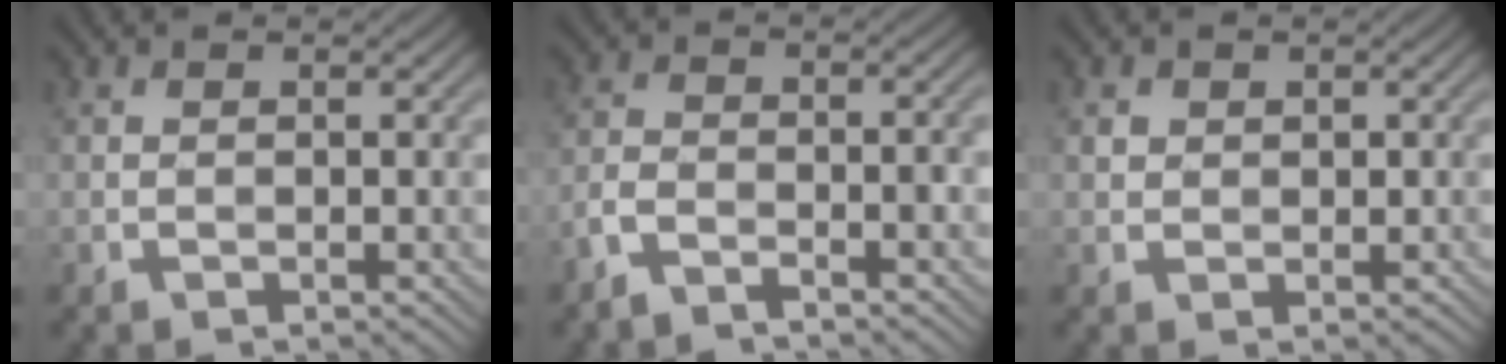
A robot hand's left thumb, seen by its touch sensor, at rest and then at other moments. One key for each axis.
{"total": 4.4, "fx": -3.2, "fy": 1.2, "fz": 2.8, "tx": -0.058, "ty": -0.001, "tz": -0.069}
{"total": 1.4, "fx": 0.4, "fy": 1.3, "fz": 0.4, "tx": -0.010, "ty": -0.004, "tz": 0.008}